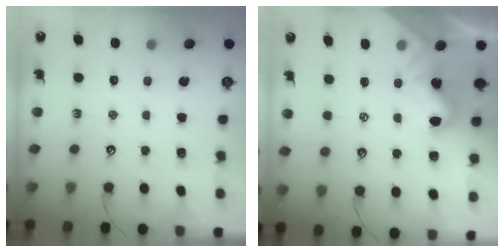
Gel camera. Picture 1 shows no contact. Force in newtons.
{"total": 2.0, "press": 1.9, "slide": 0.4}